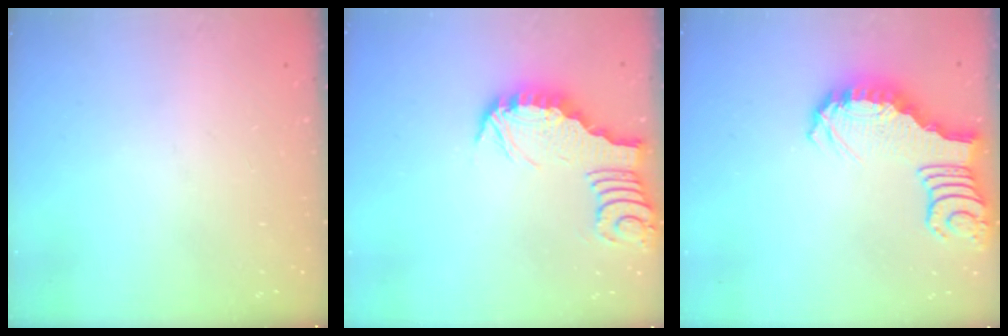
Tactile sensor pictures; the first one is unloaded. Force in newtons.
{"total": 2.9, "press": 2.9, "slide": 0.3}
{"total": 2.8, "press": 2.8, "slide": 0.5}